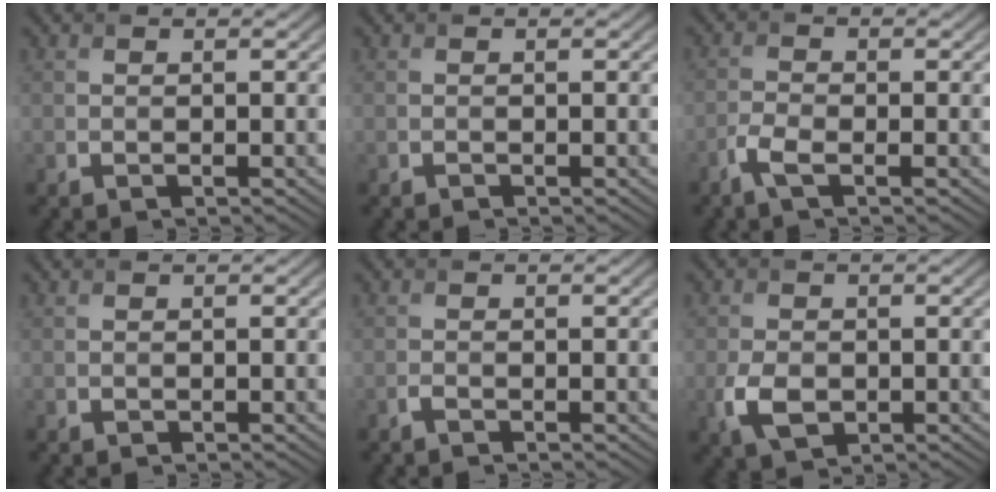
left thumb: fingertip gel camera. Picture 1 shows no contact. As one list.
[{"total": 0.0}, {"total": 2.7, "force": [-1.6, 0.7, 2.0], "torque": [-0.052, 0.000, -0.041]}, {"total": 0.0}, {"total": 0.7, "force": [-0.6, 0.1, 0.4], "torque": [-0.009, 0.001, -0.012]}, {"total": 4.0, "force": [-1.0, 2.8, 2.7], "torque": [-0.070, -0.013, -0.021]}]